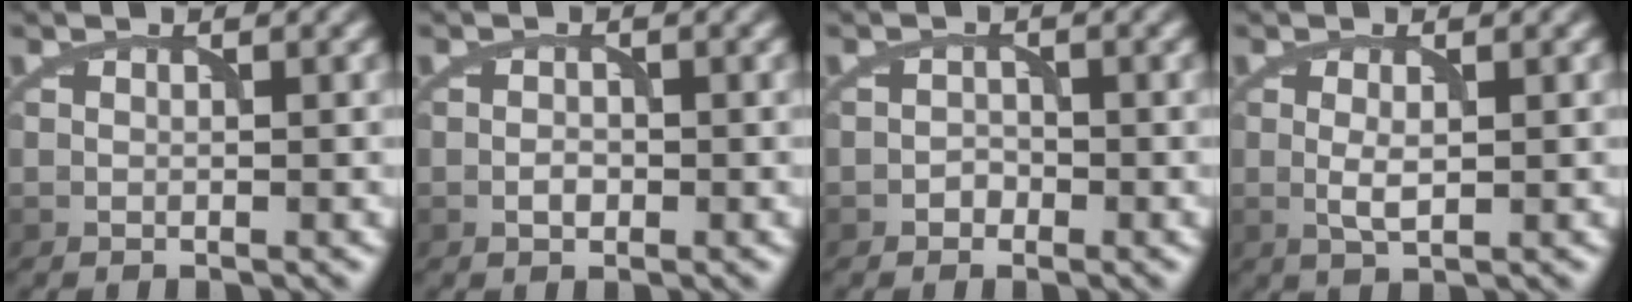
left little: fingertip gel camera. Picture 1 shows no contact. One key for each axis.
{"total": 1.1, "fx": -0.5, "fy": 0.7, "fz": 0.7, "tx": -0.013, "ty": 0.001, "tz": -0.010}
{"total": 1.0, "fx": -0.6, "fy": 0.8, "fz": 0.2, "tx": 0.000, "ty": 0.003, "tz": -0.012}
{"total": 1.8, "fx": 0.1, "fy": 0.6, "fz": 1.7, "tx": -0.038, "ty": -0.002, "tz": 0.002}